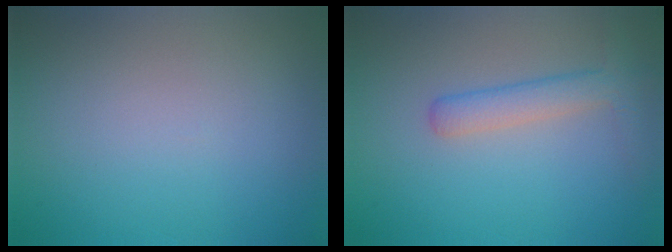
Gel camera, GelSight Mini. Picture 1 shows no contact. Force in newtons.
{"total": 2.3, "press": 2.3, "slide": 0.1}